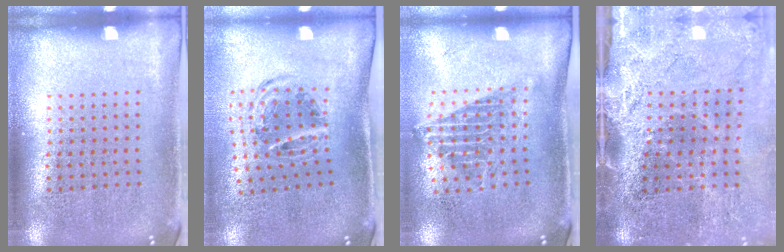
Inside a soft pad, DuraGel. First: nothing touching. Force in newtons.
{"total": 1.1, "press": 1.0, "slide": 0.5}
{"total": 1.4, "press": 1.1, "slide": 0.9}
{"total": 4.1, "press": 3.3, "slide": 2.4}